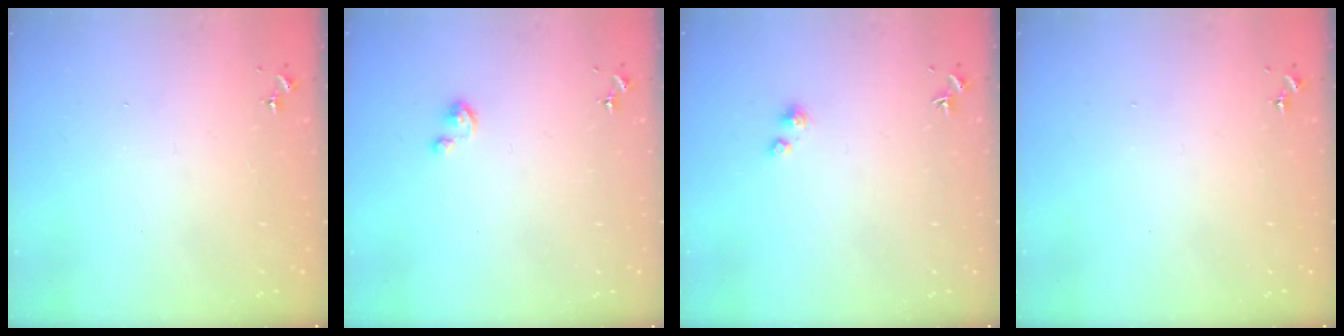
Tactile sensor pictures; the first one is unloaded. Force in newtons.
{"total": 2.8, "press": 2.8, "slide": 0.2}
{"total": 2.2, "press": 2.2, "slide": 0.2}
{"total": 0.0}